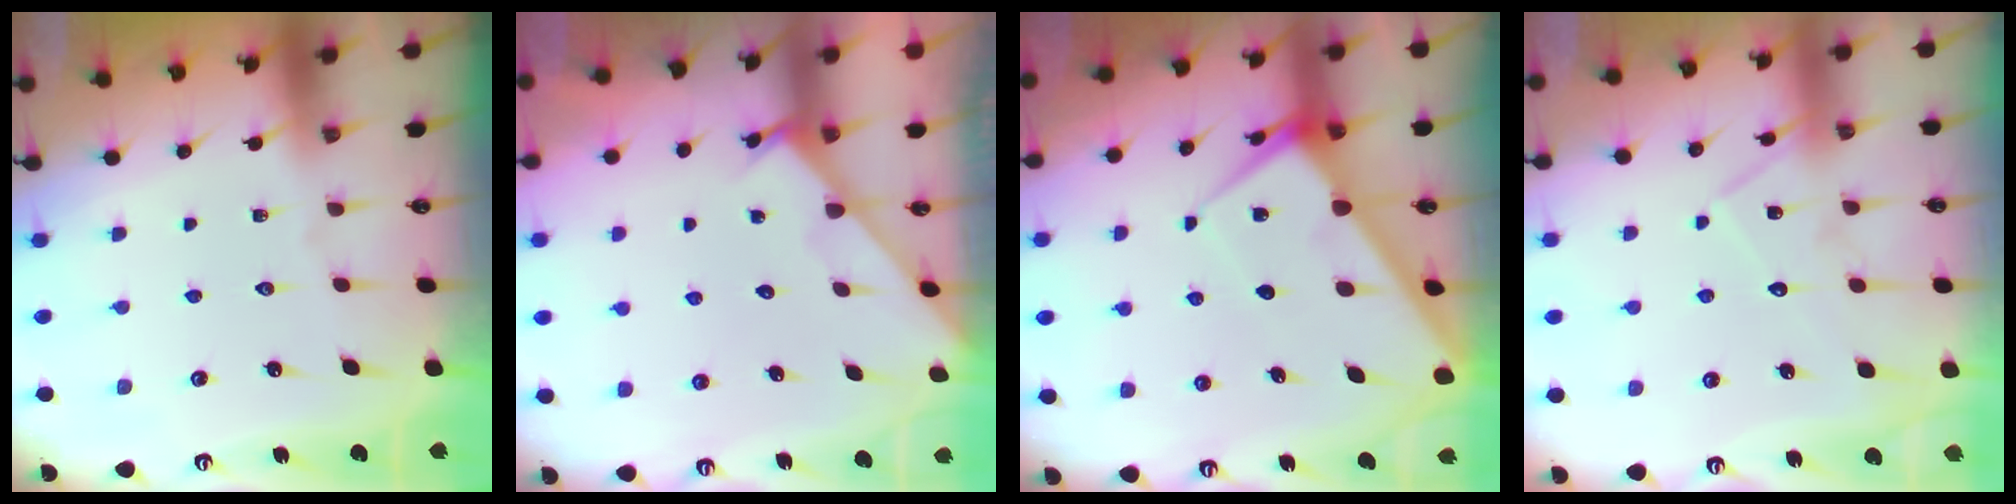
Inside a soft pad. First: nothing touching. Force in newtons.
{"total": 2.6, "press": 2.5, "slide": 0.3}
{"total": 6.5, "press": 6.5, "slide": 0.5}
{"total": 11.1, "press": 11.1, "slide": 0.7}